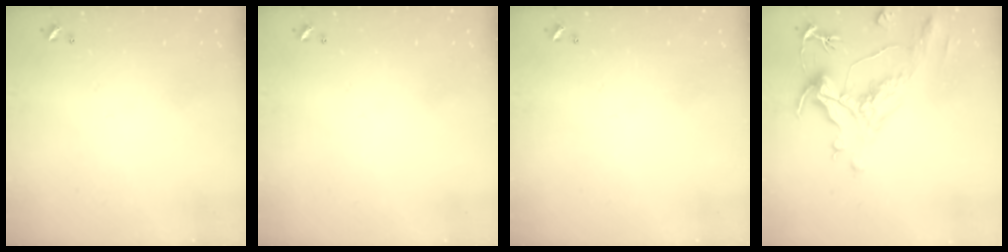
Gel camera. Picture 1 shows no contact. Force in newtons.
{"total": 0.0}
{"total": 0.0}
{"total": 2.0, "press": 1.0, "slide": 1.7}